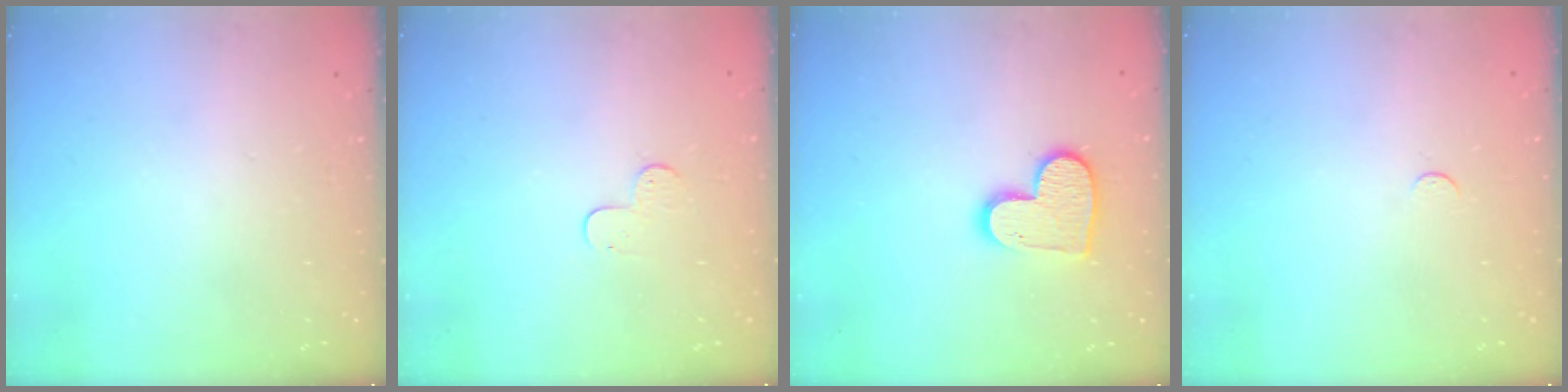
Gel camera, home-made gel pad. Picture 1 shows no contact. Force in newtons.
{"total": 4.4, "press": 4.4, "slide": 0.5}
{"total": 11.1, "press": 11.1, "slide": 0.8}
{"total": 2.4, "press": 2.4, "slide": 0.3}